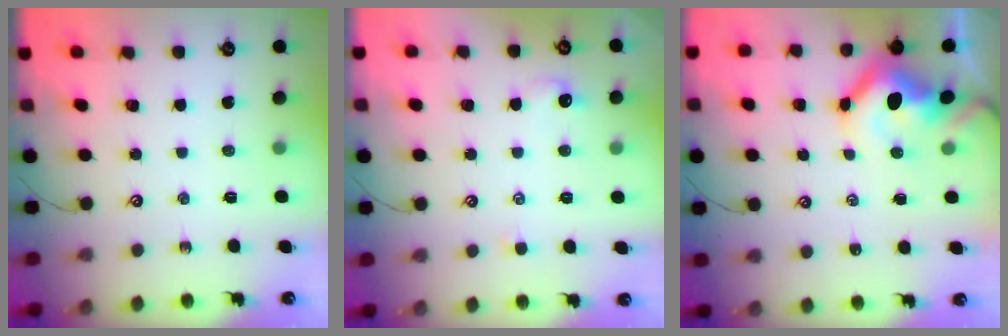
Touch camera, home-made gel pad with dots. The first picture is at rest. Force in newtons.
{"total": 1.3, "press": 1.2, "slide": 0.4}
{"total": 12.3, "press": 12.2, "slide": 1.5}